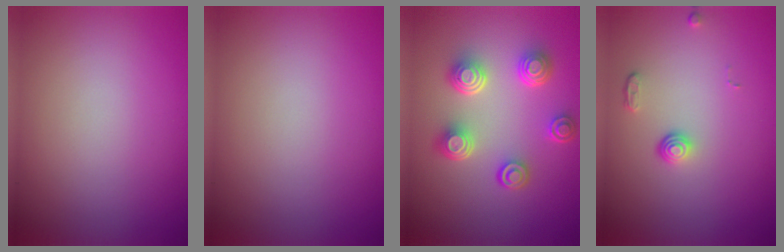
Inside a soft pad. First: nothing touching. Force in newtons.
{"total": 0.0}
{"total": 4.9, "press": 3.6, "slide": 3.4}
{"total": 1.3, "press": 1.0, "slide": 0.9}